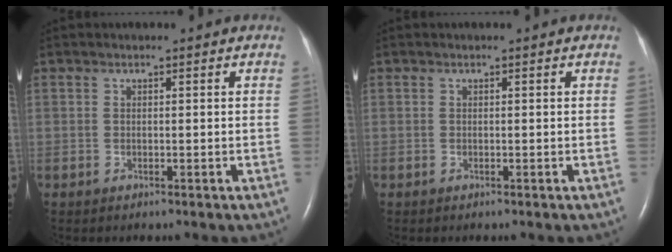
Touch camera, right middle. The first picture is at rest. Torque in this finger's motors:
{"motor_torque": [-0.04, 0.11, 0.00, 0.01]}